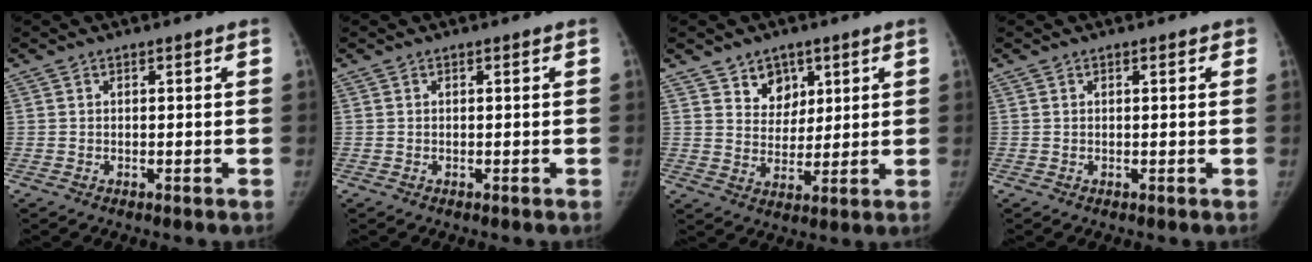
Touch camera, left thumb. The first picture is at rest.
{"total": 0.0}
{"total": 6.2, "force": [3.7, 4.7, 1.5], "torque": [0.010, -0.025, 0.068]}
{"total": 0.5, "force": [0.4, 0.3, 0.2], "torque": [0.006, 0.000, 0.000]}